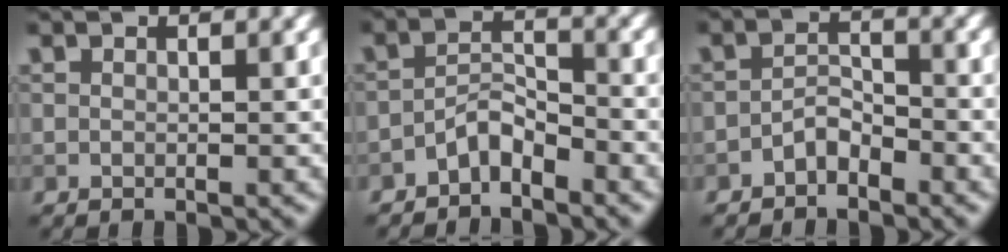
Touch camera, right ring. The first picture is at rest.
{"total": 2.4, "force": [-2.0, 0.8, 1.2], "torque": [-0.019, 0.013, -0.039]}
{"total": 1.9, "force": [-1.4, 0.8, 0.9], "torque": [-0.015, 0.008, -0.029]}